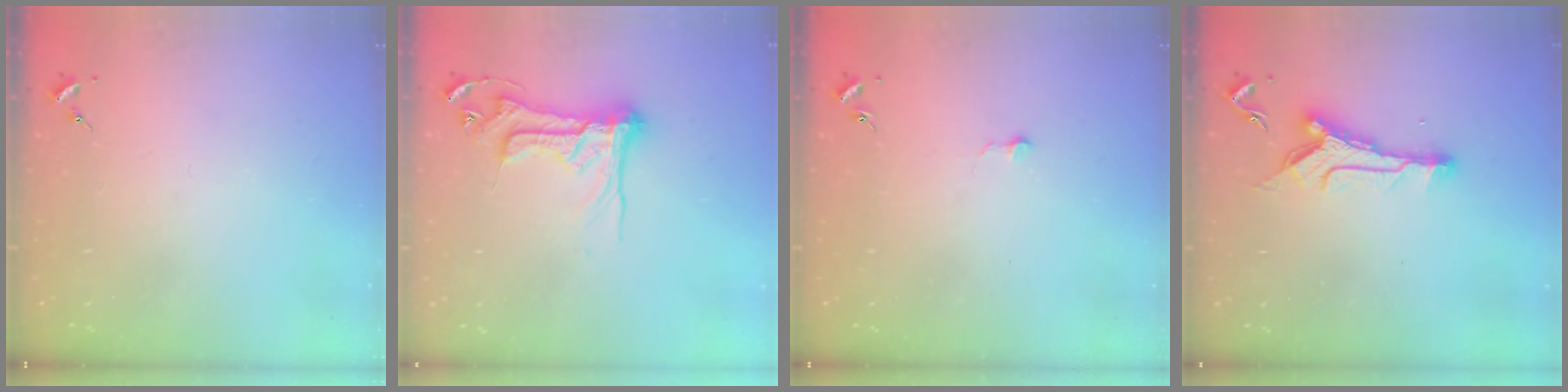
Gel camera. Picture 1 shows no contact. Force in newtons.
{"total": 14.7, "press": 14.6, "slide": 1.7}
{"total": 3.5, "press": 3.5, "slide": 0.2}
{"total": 10.8, "press": 10.8, "slide": 0.3}